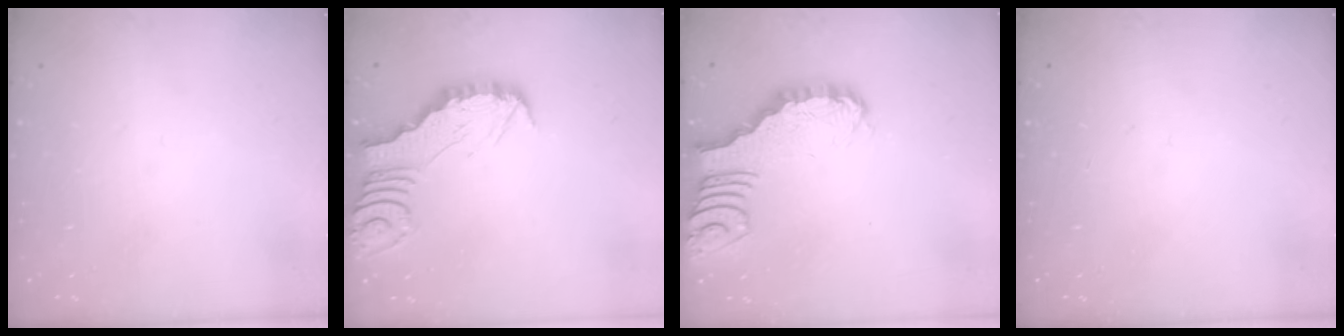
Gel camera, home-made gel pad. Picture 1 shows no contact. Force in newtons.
{"total": 3.3, "press": 3.3, "slide": 0.4}
{"total": 2.4, "press": 2.4, "slide": 0.2}
{"total": 0.0}